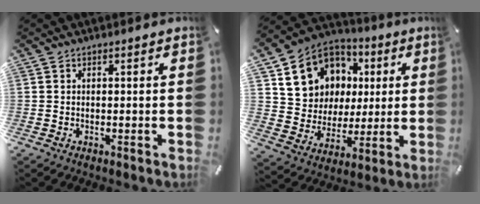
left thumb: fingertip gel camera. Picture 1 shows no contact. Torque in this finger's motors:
{"motor_torque": [2.62, 2.39, 2.03, -0.74, 0.34]}